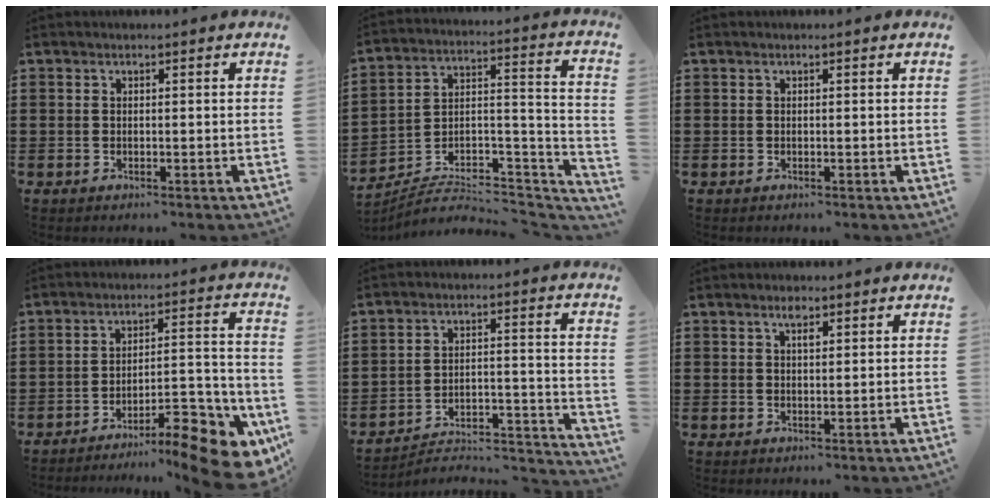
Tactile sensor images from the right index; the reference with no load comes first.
{"total": 4.9, "force": [-4.4, 1.4, 1.5], "torque": [-0.022, -0.008, -0.089]}
{"total": 0.0}
{"total": 10.5, "force": [-8.3, 2.0, 6.2], "torque": [-0.068, 0.020, -0.156]}
{"total": 3.5, "force": [-3.2, 1.1, 1.0], "torque": [-0.026, -0.007, -0.073]}
{"total": 1.9, "force": [1.2, 0.5, 1.5], "torque": [-0.032, 0.003, 0.019]}